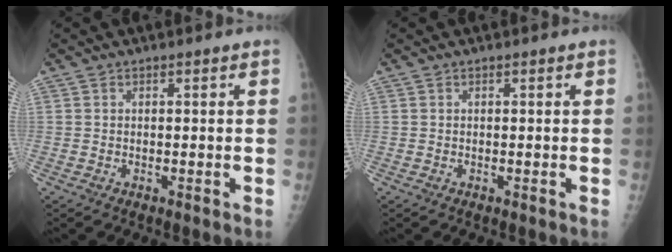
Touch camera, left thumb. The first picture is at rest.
{"total": 0.0}